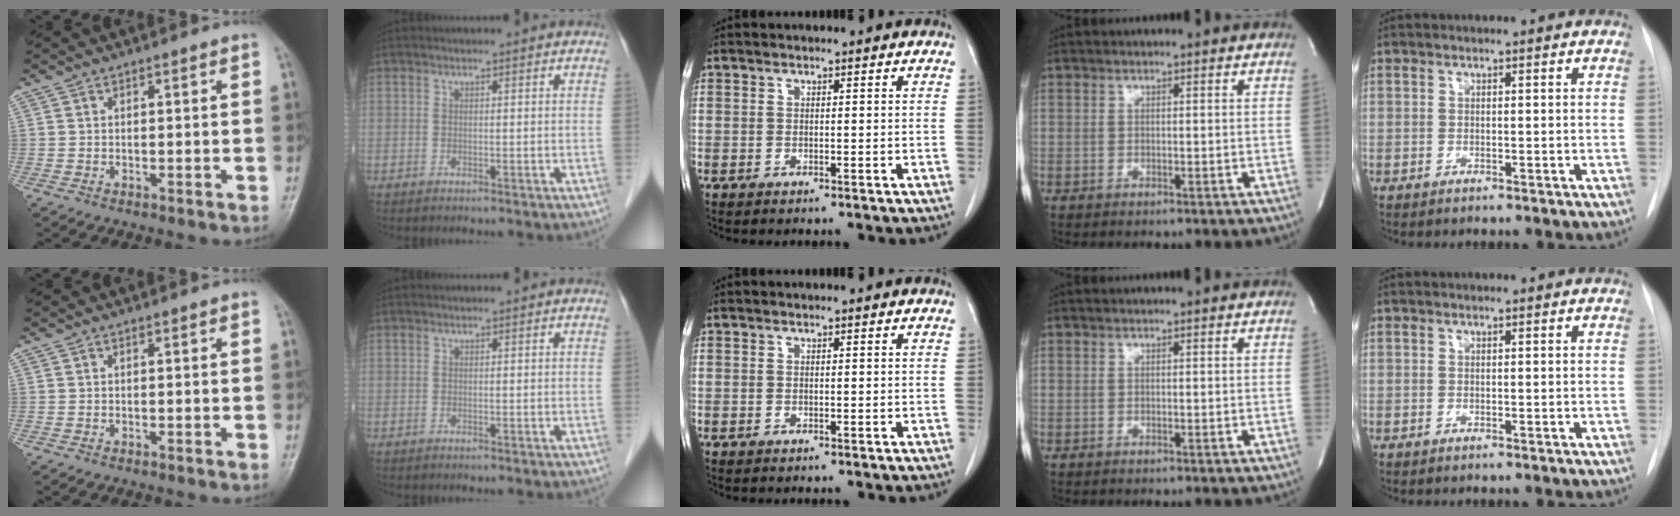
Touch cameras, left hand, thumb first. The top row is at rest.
{}